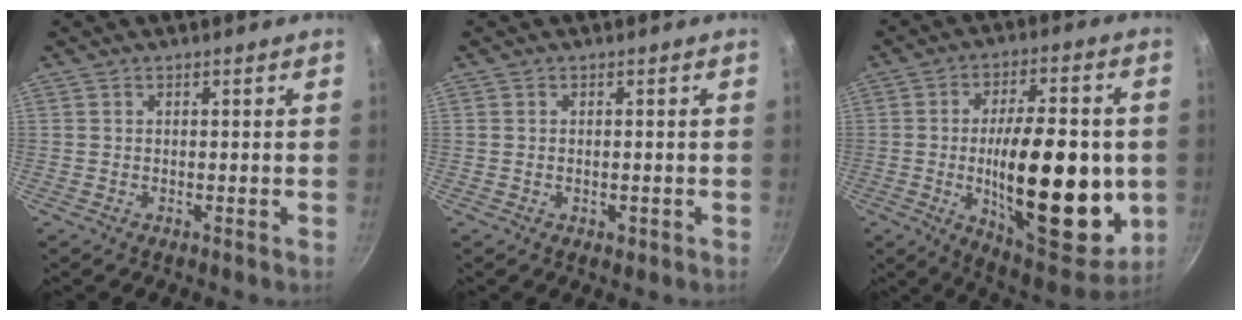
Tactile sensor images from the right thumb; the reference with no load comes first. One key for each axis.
{"total": 1.3, "fx": -0.4, "fy": 0.8, "fz": 0.9, "tx": -0.012, "ty": 0.000, "tz": -0.005}
{"total": 26.8, "fx": -2.8, "fy": 11.3, "fz": 24.2, "tx": -0.334, "ty": -0.006, "tz": -0.034}